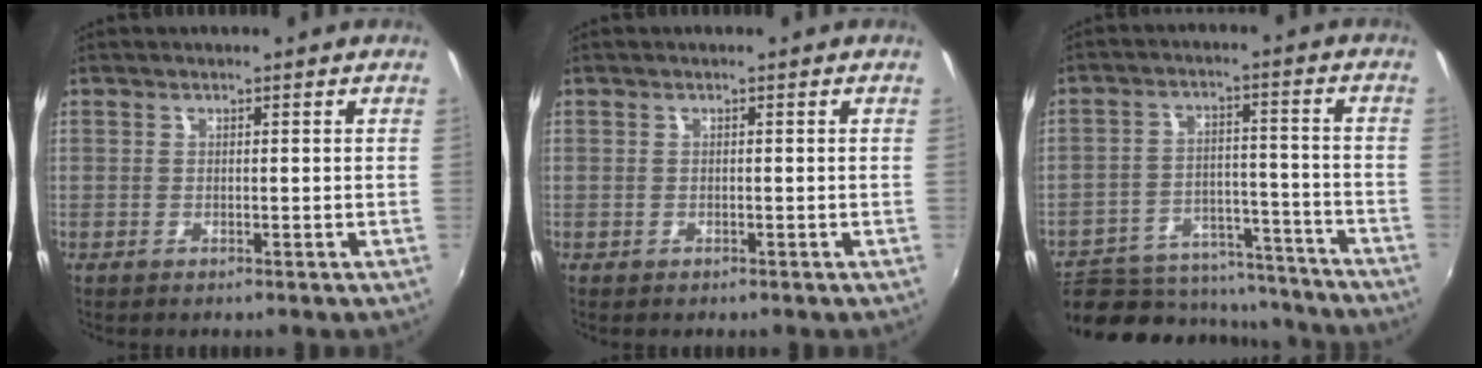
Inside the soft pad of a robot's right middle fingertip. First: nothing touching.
{"total": 0.0}
{"total": 19.7, "force": [-16.1, 8.7, 7.3], "torque": [-0.156, 0.013, -0.204]}